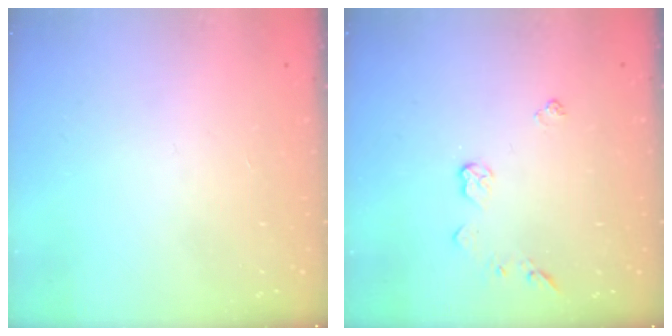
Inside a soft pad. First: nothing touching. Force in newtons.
{"total": 5.1, "press": 5.1, "slide": 0.6}